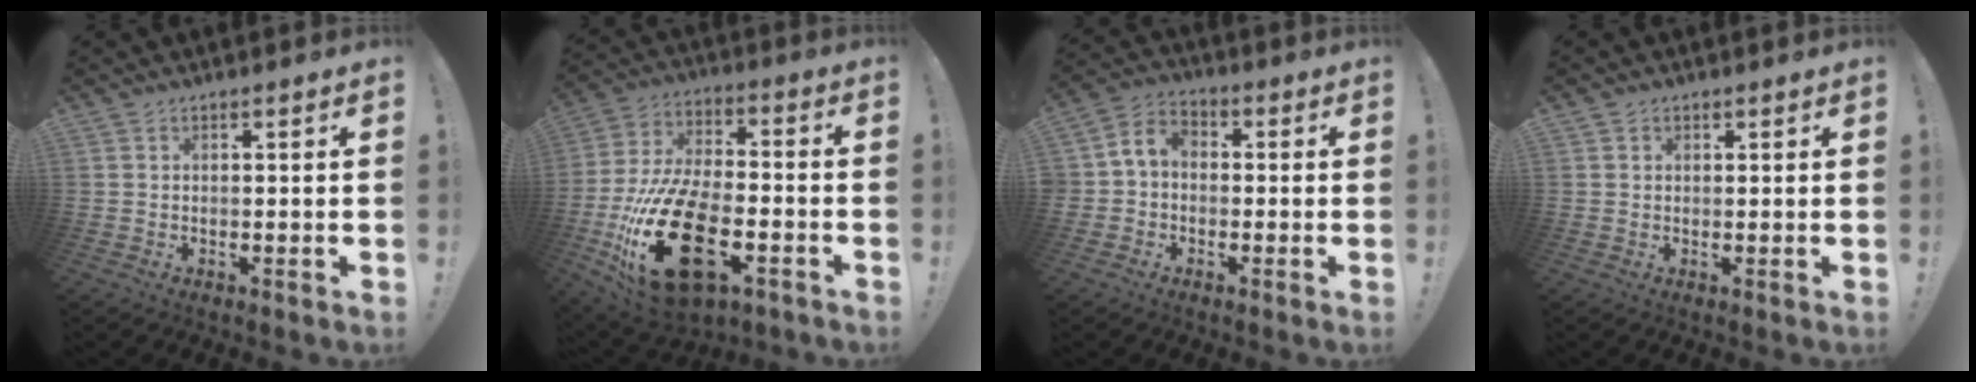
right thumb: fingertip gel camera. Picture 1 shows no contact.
{"total": 27.6, "force": [-9.4, 15.1, 21.0], "torque": [-0.402, 0.055, -0.141]}
{"total": 6.0, "force": [-0.8, 5.1, 3.1], "torque": [-0.075, 0.021, -0.013]}
{"total": 0.8, "force": [0.4, 0.7, 0.2], "torque": [-0.001, 0.000, 0.008]}